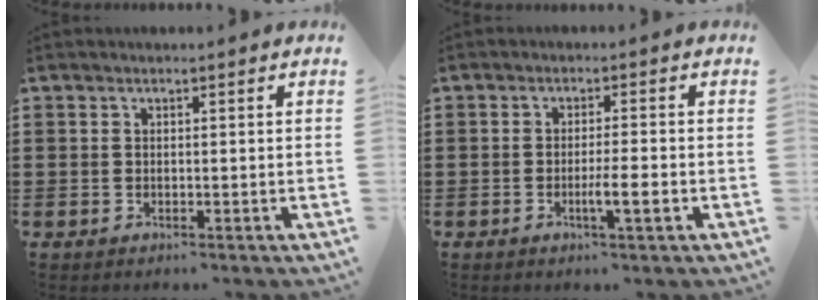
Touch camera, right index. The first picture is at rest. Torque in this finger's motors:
{"motor_torque": [0.96, -0.45, 0.13, 0.10]}